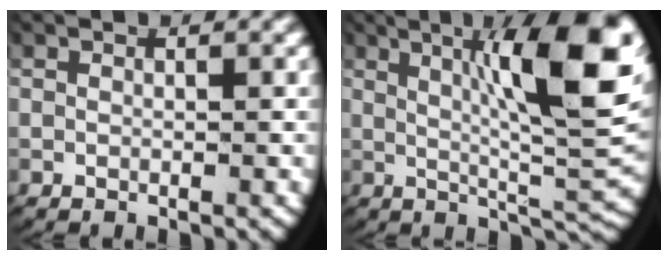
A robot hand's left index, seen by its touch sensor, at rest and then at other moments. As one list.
[{"total": 13.1, "force": [3.9, 4.0, 11.8], "torque": [-0.156, 0.006, 0.057]}]